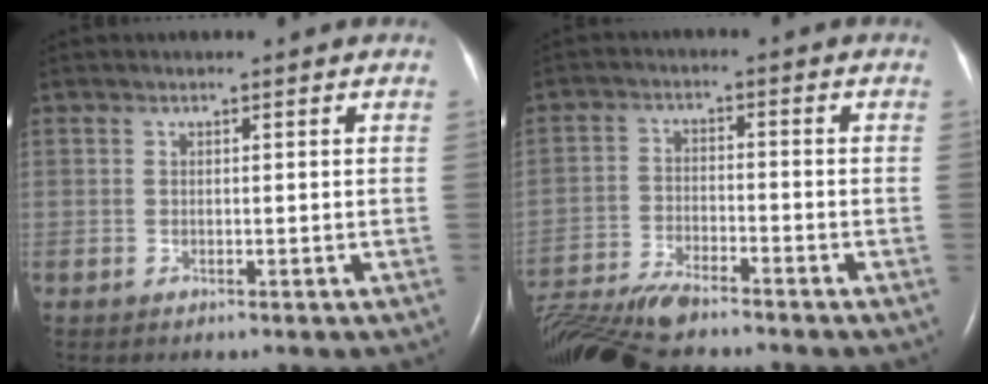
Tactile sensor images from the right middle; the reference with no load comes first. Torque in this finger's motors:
{"motor_torque": [-0.39, -0.23, 0.01, 0.00]}